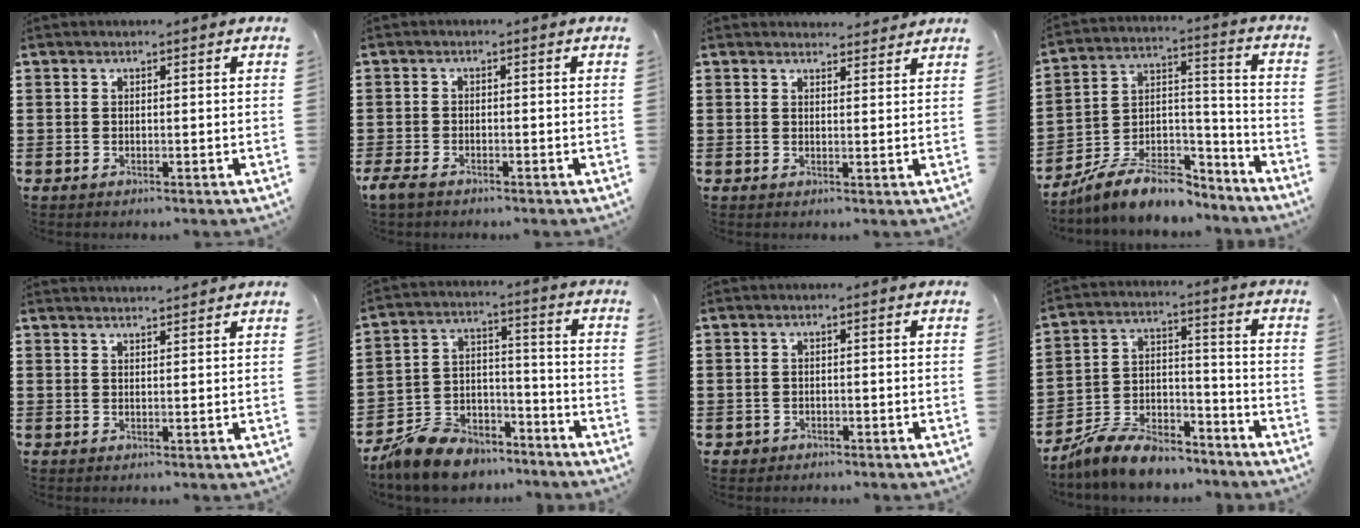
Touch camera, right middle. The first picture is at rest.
{"total": 2.0, "force": [-1.6, 0.7, 1.0], "torque": [-0.041, -0.004, -0.038]}
{"total": 2.2, "force": [2.2, 0.2, 0.0], "torque": [0.003, -0.003, 0.040]}
{"total": 8.5, "force": [-7.1, 3.2, 3.4], "torque": [-0.066, 0.019, -0.137]}
{"total": 1.8, "force": [1.8, -0.3, 0.1], "torque": [-0.005, 0.001, 0.035]}
{"total": 9.8, "force": [-8.9, 3.5, 2.2], "torque": [-0.053, 0.033, -0.176]}
{"total": 0.9, "force": [-0.7, 0.5, 0.0], "torque": [-0.002, 0.002, -0.017]}
{"total": 9.0, "force": [-8.2, 2.5, 2.8], "torque": [-0.058, 0.025, -0.161]}